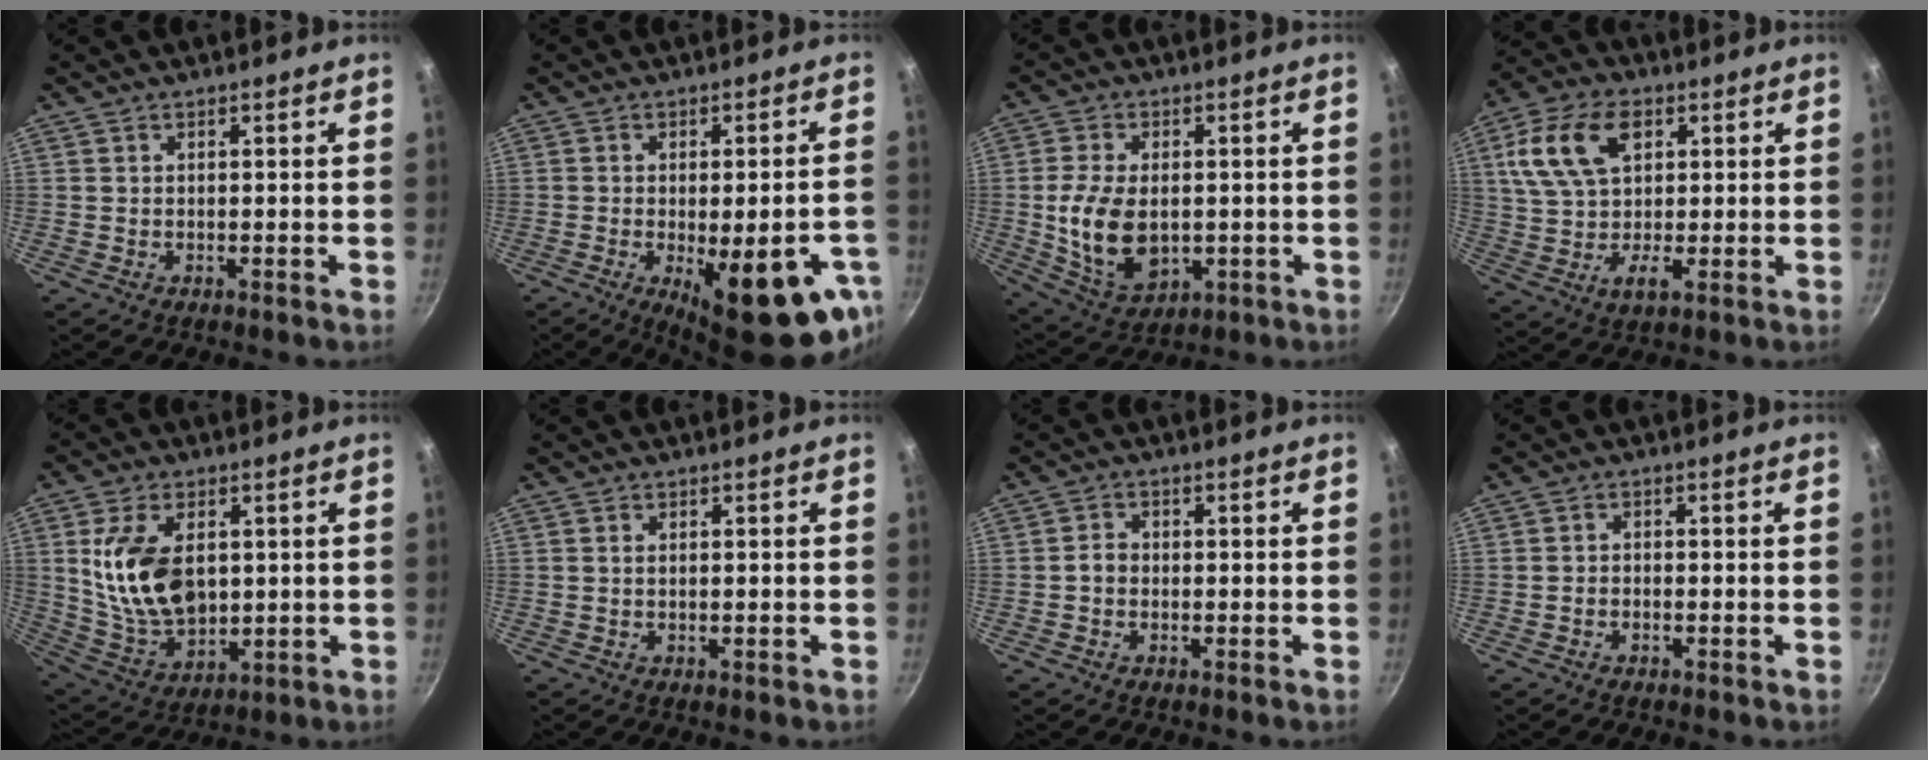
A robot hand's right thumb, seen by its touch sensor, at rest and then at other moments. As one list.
[{"total": 18.9, "force": [-7.0, 6.4, 16.4], "torque": [-0.178, -0.001, -0.079]}, {"total": 12.8, "force": [-0.5, 8.2, 9.8], "torque": [-0.175, -0.009, 0.006]}, {"total": 14.5, "force": [4.4, 9.1, 10.4], "torque": [-0.182, 0.004, 0.072]}, {"total": 15.7, "force": [2.5, 9.8, 12.0], "torque": [-0.205, -0.024, 0.061]}, {"total": 0.6, "force": [0.1, 0.1, 0.6], "torque": [-0.010, -0.001, 0.001]}, {"total": 1.9, "force": [-0.5, 1.5, 1.0], "torque": [-0.013, 0.012, -0.011]}, {"total": 0.9, "force": [-0.8, 0.4, 0.3], "torque": [-0.011, 0.010, -0.016]}]